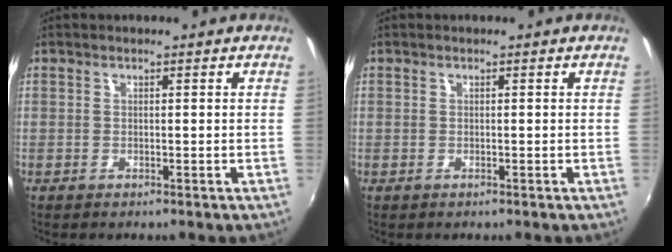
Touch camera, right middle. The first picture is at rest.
{"total": 0.0}